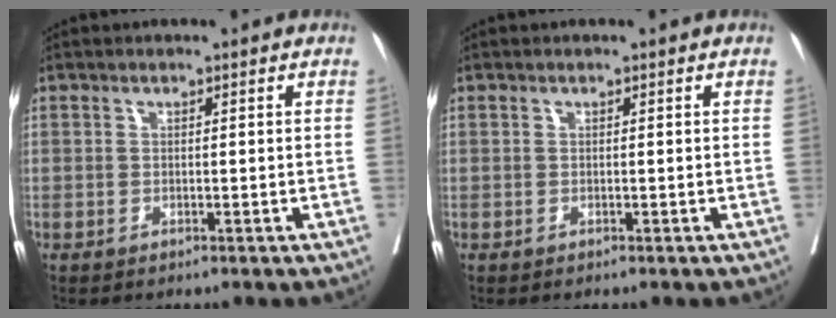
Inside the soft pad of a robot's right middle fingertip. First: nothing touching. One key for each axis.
{"total": 0.0}